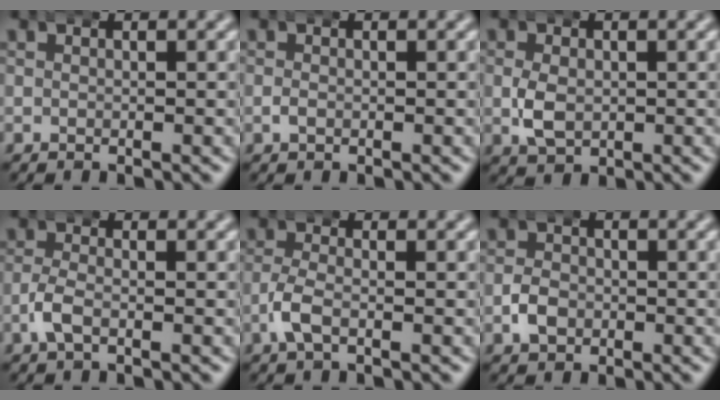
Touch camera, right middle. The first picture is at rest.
{"total": 0.7, "force": [-0.4, 0.4, 0.4], "torque": [-0.017, -0.002, -0.003]}
{"total": 3.0, "force": [-0.4, 2.1, 2.0], "torque": [-0.050, -0.008, 0.002]}
{"total": 2.3, "force": [-1.0, 1.0, 1.8], "torque": [-0.048, -0.005, -0.018]}
{"total": 2.6, "force": [-1.1, 1.1, 2.1], "torque": [-0.054, -0.006, -0.019]}
{"total": 1.8, "force": [-0.8, 1.4, 0.9], "torque": [-0.023, -0.001, -0.013]}